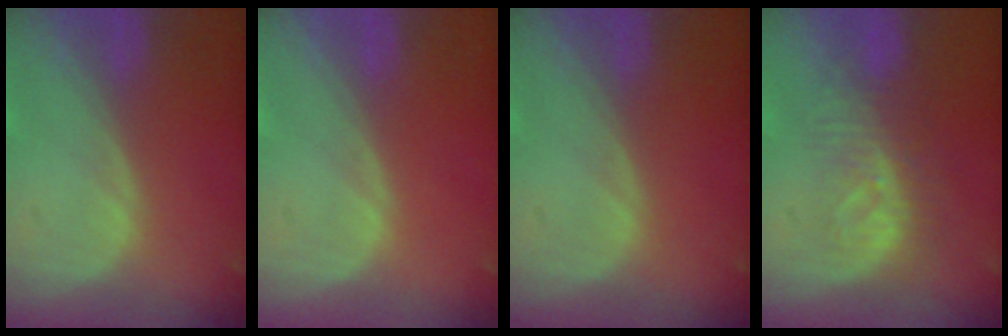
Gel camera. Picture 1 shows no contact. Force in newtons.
{"total": 0.0}
{"total": 0.0}
{"total": 8.2, "press": 7.3, "slide": 3.8}